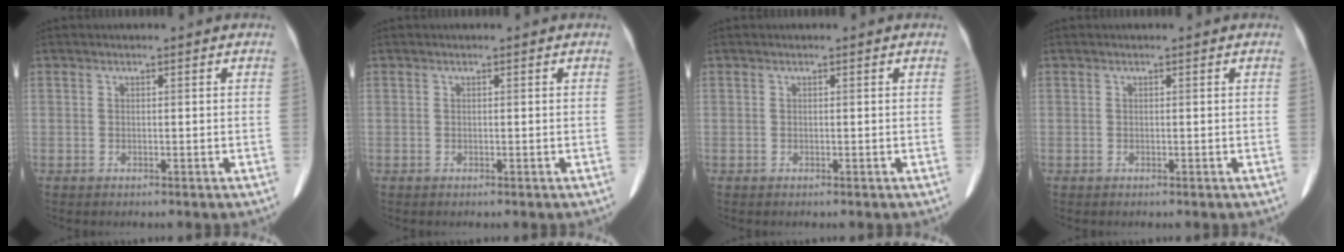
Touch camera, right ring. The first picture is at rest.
{"total": 0.0}
{"total": 0.0}
{"total": 0.0}